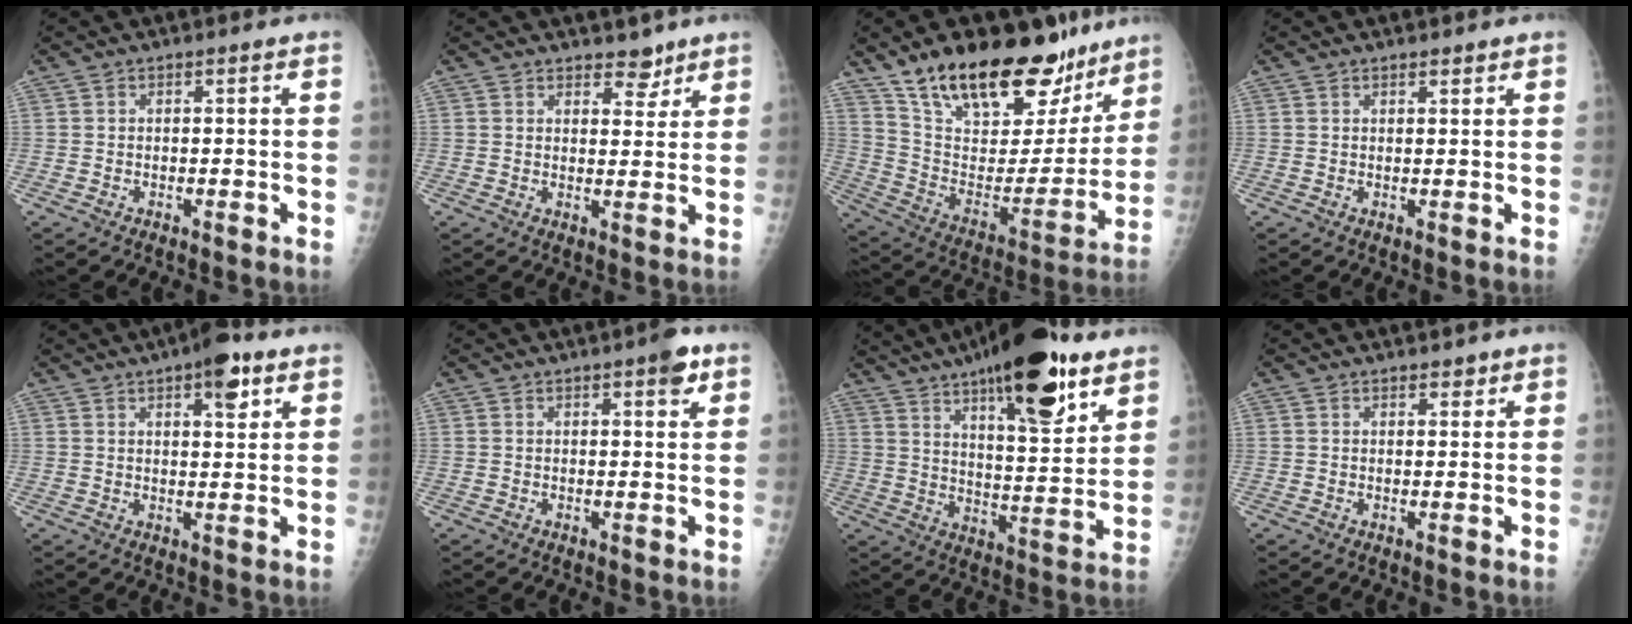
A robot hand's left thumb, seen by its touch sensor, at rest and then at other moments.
{"total": 3.8, "force": [3.1, 2.0, 1.2], "torque": [0.008, -0.021, 0.045]}
{"total": 29.5, "force": [20.2, 13.0, 17.1], "torque": [-0.233, -0.066, 0.333]}
{"total": 1.2, "force": [1.0, 0.4, 0.4], "torque": [-0.003, -0.007, 0.015]}
{"total": 7.5, "force": [4.2, 2.7, 5.7], "torque": [-0.064, -0.016, 0.054]}
{"total": 3.7, "force": [2.1, 1.1, 2.9], "torque": [-0.032, -0.008, 0.024]}
{"total": 23.3, "force": [14.1, 7.3, 17.0], "torque": [-0.235, -0.056, 0.220]}
{"total": 1.8, "force": [1.4, 0.9, 0.7], "torque": [0.001, -0.008, 0.017]}